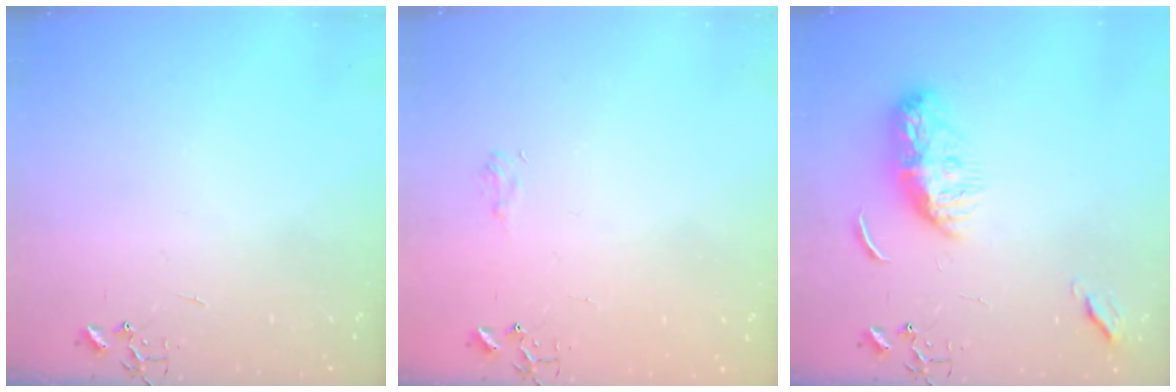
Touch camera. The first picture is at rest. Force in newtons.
{"total": 6.9, "press": 6.8, "slide": 0.8}
{"total": 10.4, "press": 10.3, "slide": 0.7}